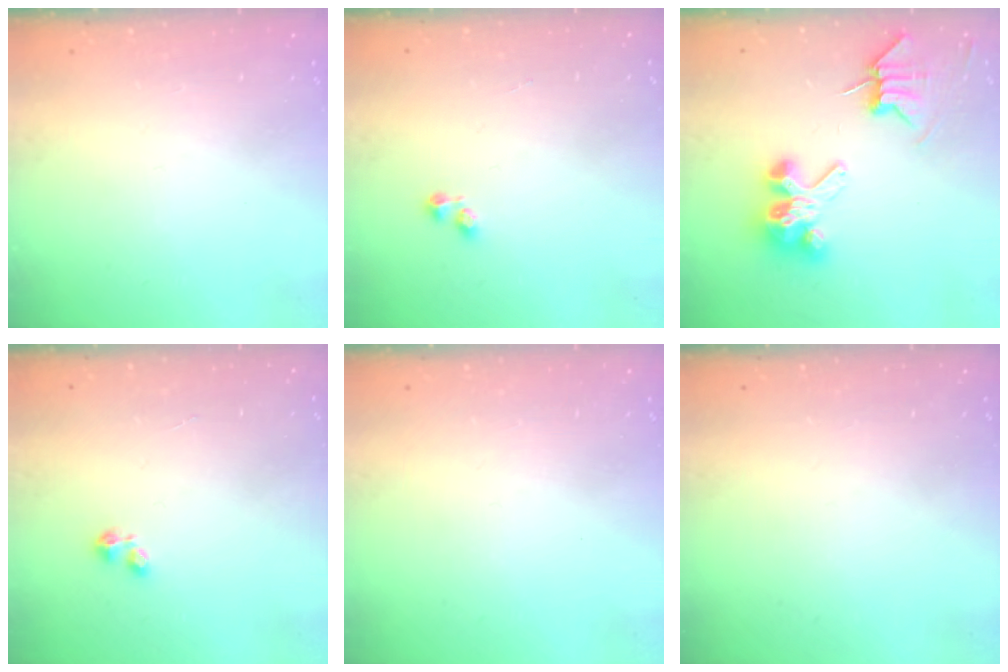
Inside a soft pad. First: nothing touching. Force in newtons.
{"total": 1.2, "press": 1.0, "slide": 0.6}
{"total": 7.1, "press": 7.1, "slide": 0.7}
{"total": 2.2, "press": 2.2, "slide": 0.4}
{"total": 0.0}
{"total": 0.0}